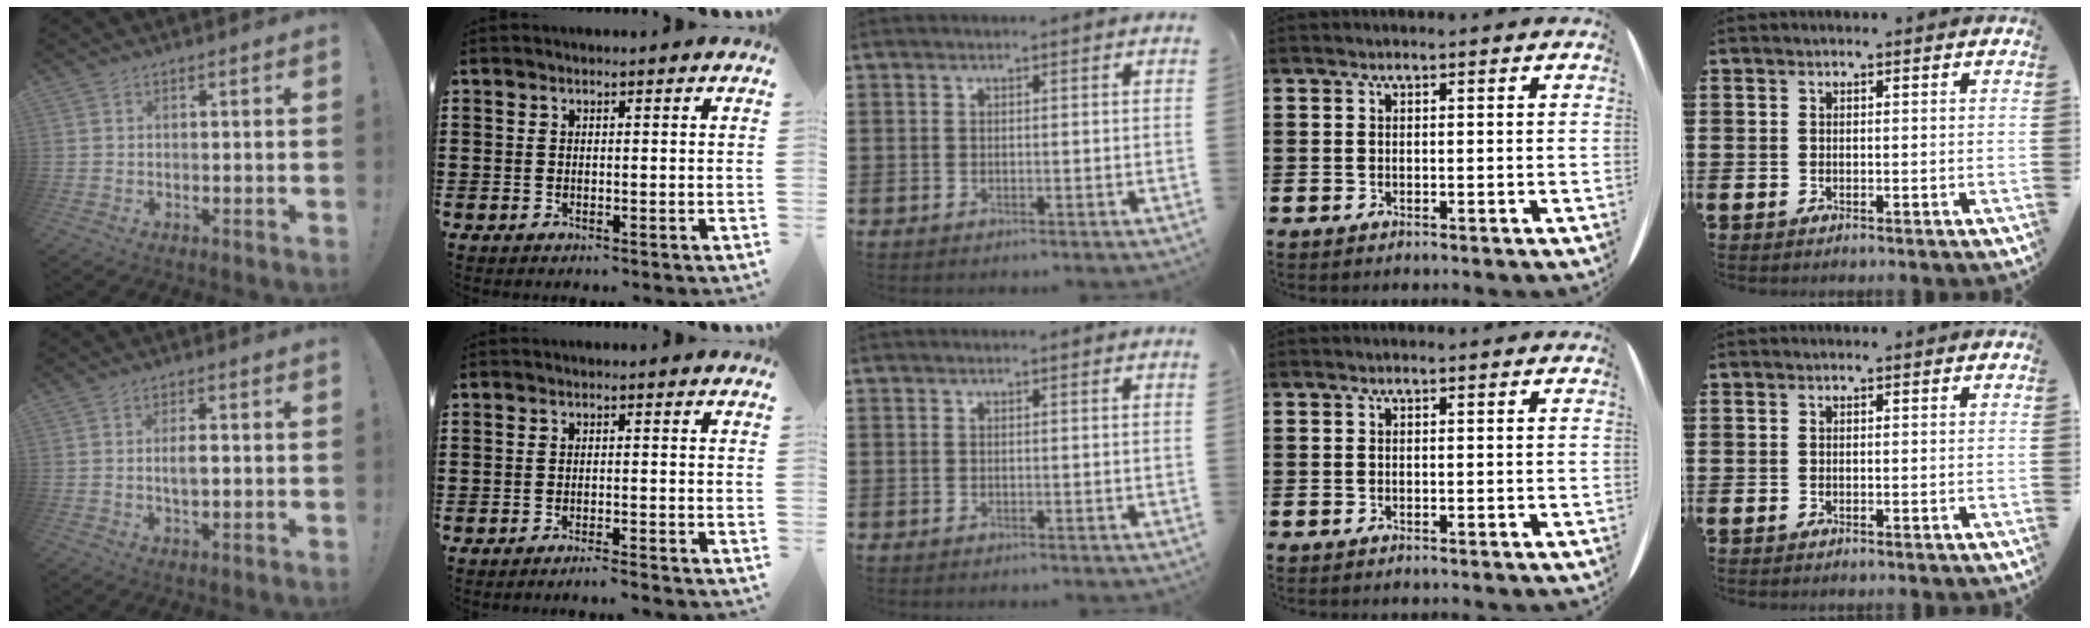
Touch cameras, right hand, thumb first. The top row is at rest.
{"thumb": {"total": 3.6, "force": [-0.2, 1.3, 3.4], "torque": [-0.060, -0.002, -0.009]}, "index": {"total": 1.8, "force": [-1.7, -0.3, 0.6], "torque": [-0.010, 0.001, -0.033]}}